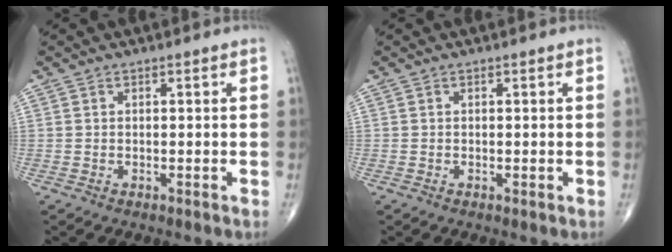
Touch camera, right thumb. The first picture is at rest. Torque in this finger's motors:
{"motor_torque": [0.22, 0.00, -0.10, -0.21, 0.03]}